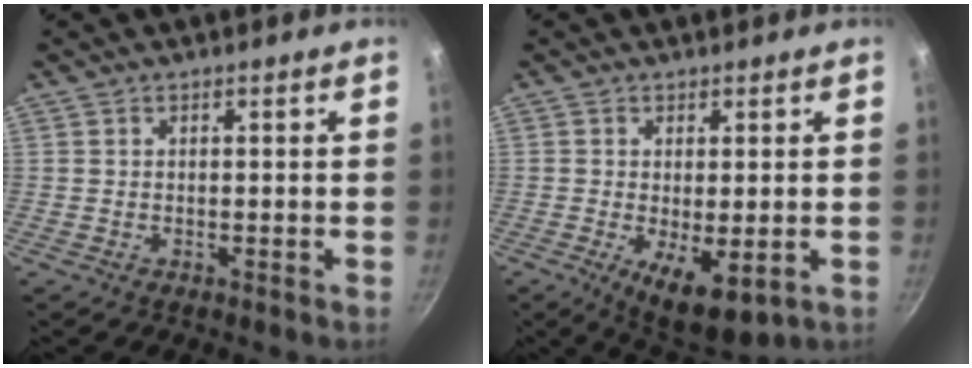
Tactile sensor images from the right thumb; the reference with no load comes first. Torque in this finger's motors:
{"motor_torque": [-0.02, 0.36, 1.02, -0.41, 0.14]}